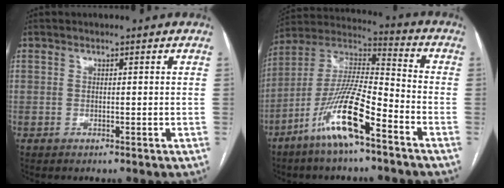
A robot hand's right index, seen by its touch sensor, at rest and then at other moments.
{"total": 14.5, "force": [-7.9, 1.9, 12.0], "torque": [-0.241, -0.008, -0.149]}